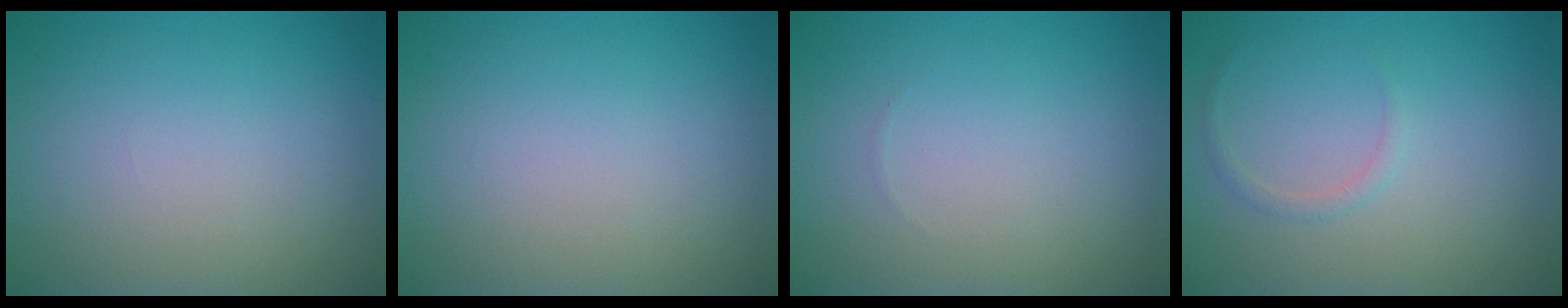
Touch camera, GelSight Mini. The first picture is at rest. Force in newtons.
{"total": 0.0}
{"total": 0.0}
{"total": 0.8, "press": 0.8, "slide": 0.1}